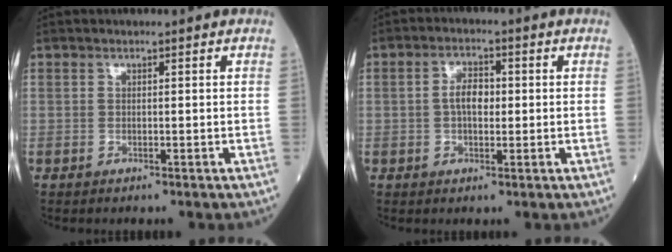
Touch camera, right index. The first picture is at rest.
{"total": 3.9, "force": [0.0, 2.1, 3.3], "torque": [-0.062, 0.010, -0.001]}